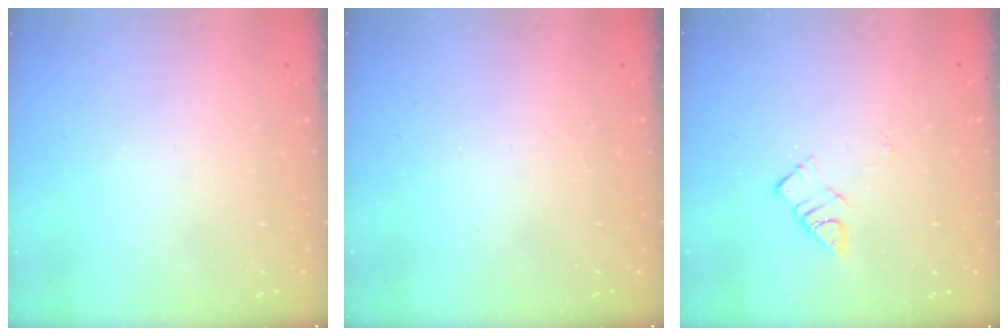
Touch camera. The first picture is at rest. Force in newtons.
{"total": 2.8, "press": 2.8, "slide": 0.4}
{"total": 5.0, "press": 5.0, "slide": 0.2}